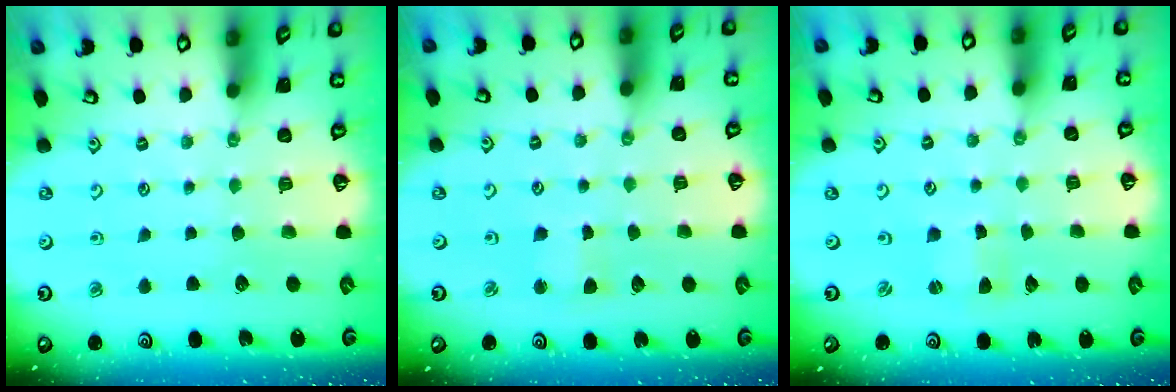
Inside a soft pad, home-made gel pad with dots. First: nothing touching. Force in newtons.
{"total": 2.5, "press": 2.4, "slide": 0.4}
{"total": 0.9, "press": 0.8, "slide": 0.2}